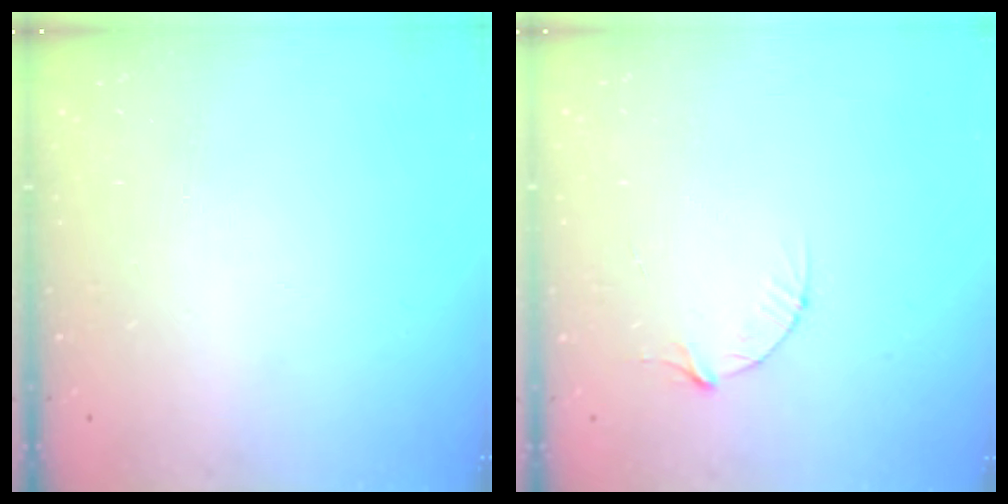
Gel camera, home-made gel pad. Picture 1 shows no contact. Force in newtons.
{"total": 4.1, "press": 4.1, "slide": 0.4}